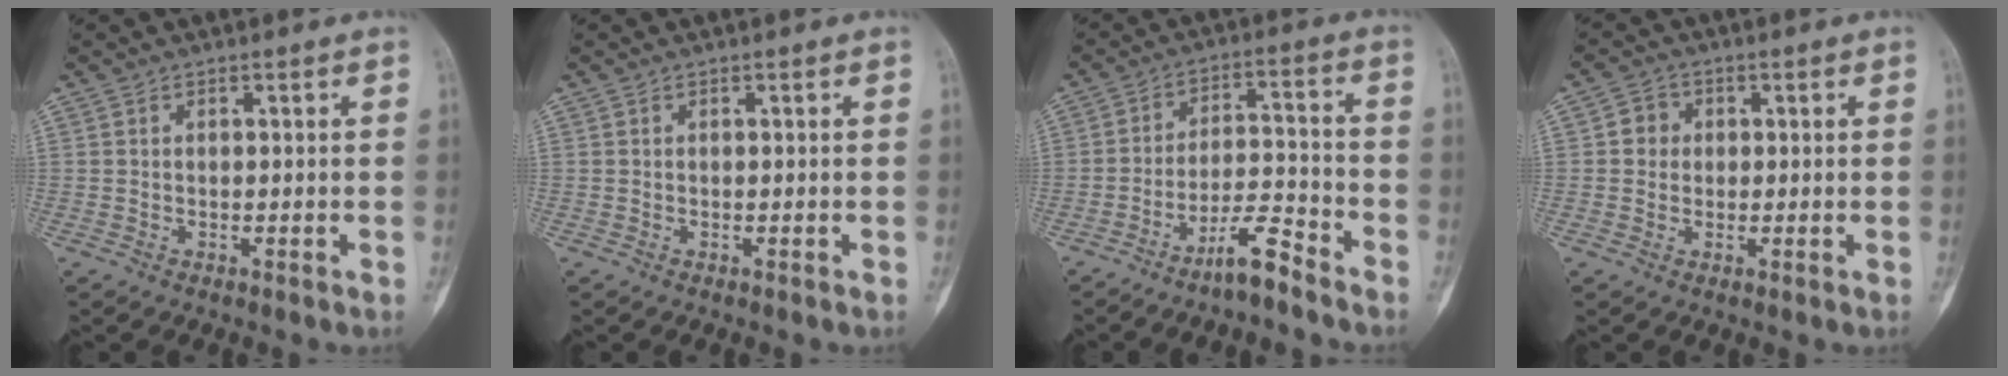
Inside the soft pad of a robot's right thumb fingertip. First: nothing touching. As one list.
[{"total": 0.0}, {"total": 7.5, "force": [-5.9, 1.1, 4.4], "torque": [-0.080, 0.056, -0.108]}, {"total": 3.5, "force": [0.4, 3.3, 1.1], "torque": [0.005, 0.007, 0.000]}]